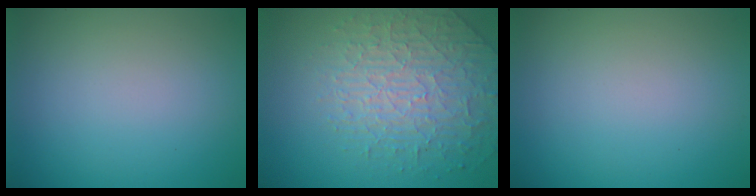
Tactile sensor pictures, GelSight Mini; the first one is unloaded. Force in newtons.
{"total": 4.0, "press": 4.0, "slide": 0.4}
{"total": 0.0}